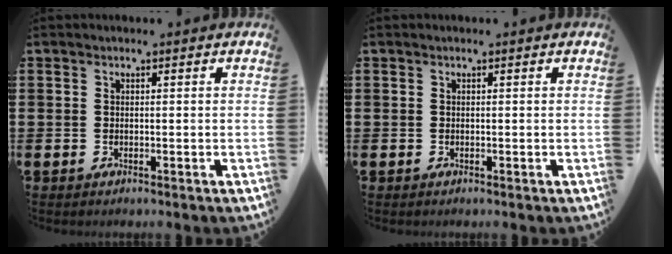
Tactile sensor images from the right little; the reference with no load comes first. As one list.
[{"total": 0.0}]